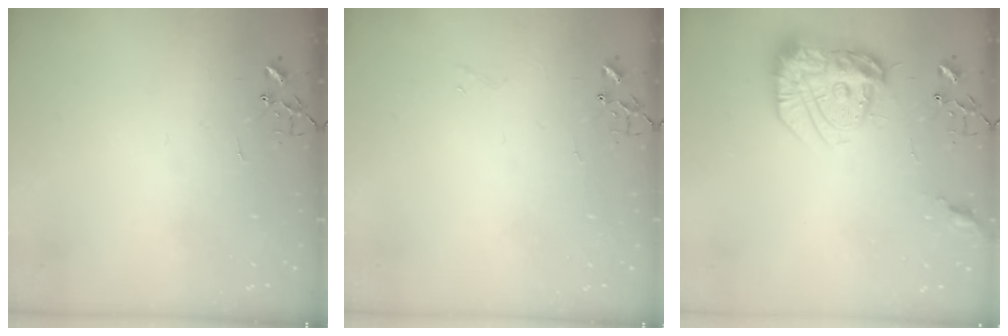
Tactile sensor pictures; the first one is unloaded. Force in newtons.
{"total": 3.4, "press": 3.4, "slide": 0.3}
{"total": 17.7, "press": 17.6, "slide": 1.4}